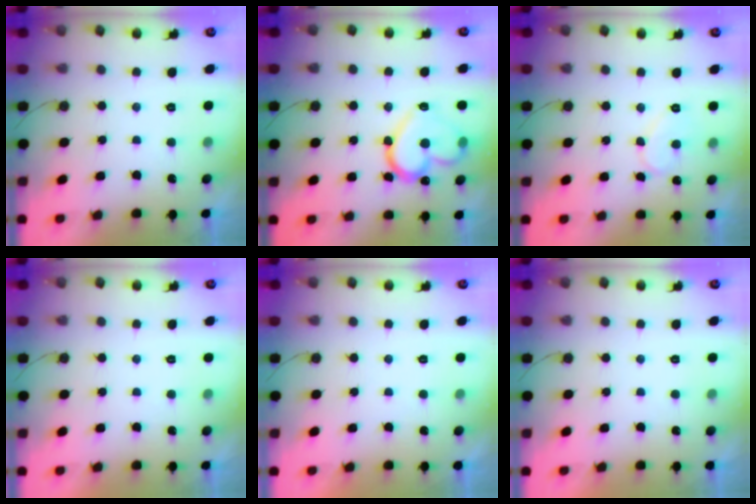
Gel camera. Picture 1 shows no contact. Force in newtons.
{"total": 17.4, "press": 17.3, "slide": 1.9}
{"total": 7.8, "press": 7.7, "slide": 0.7}
{"total": 1.7, "press": 1.7, "slide": 0.1}
{"total": 1.7, "press": 1.7, "slide": 0.0}
{"total": 1.6, "press": 1.6, "slide": 0.0}